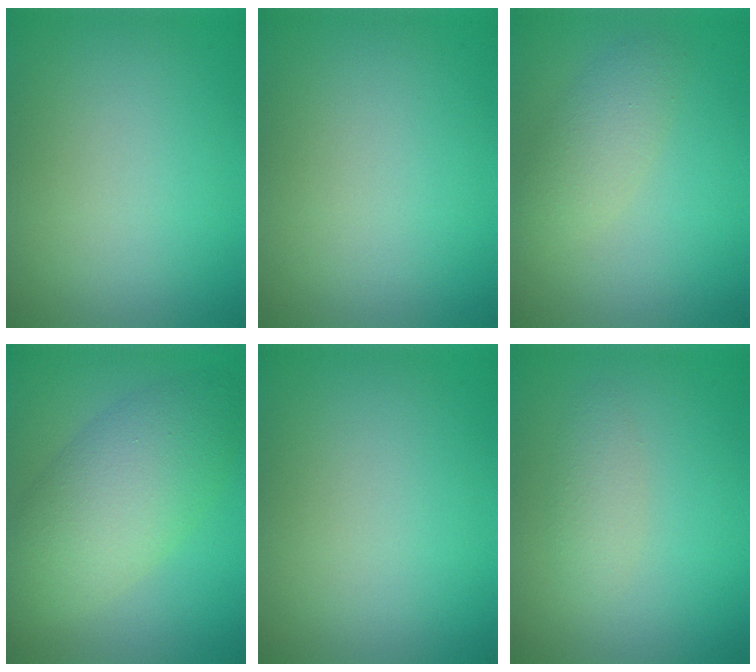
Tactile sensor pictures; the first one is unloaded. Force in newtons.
{"total": 0.0}
{"total": 2.5, "press": 2.5, "slide": 0.1}
{"total": 7.0, "press": 7.0, "slide": 0.5}
{"total": 0.0}
{"total": 1.6, "press": 1.6, "slide": 0.1}